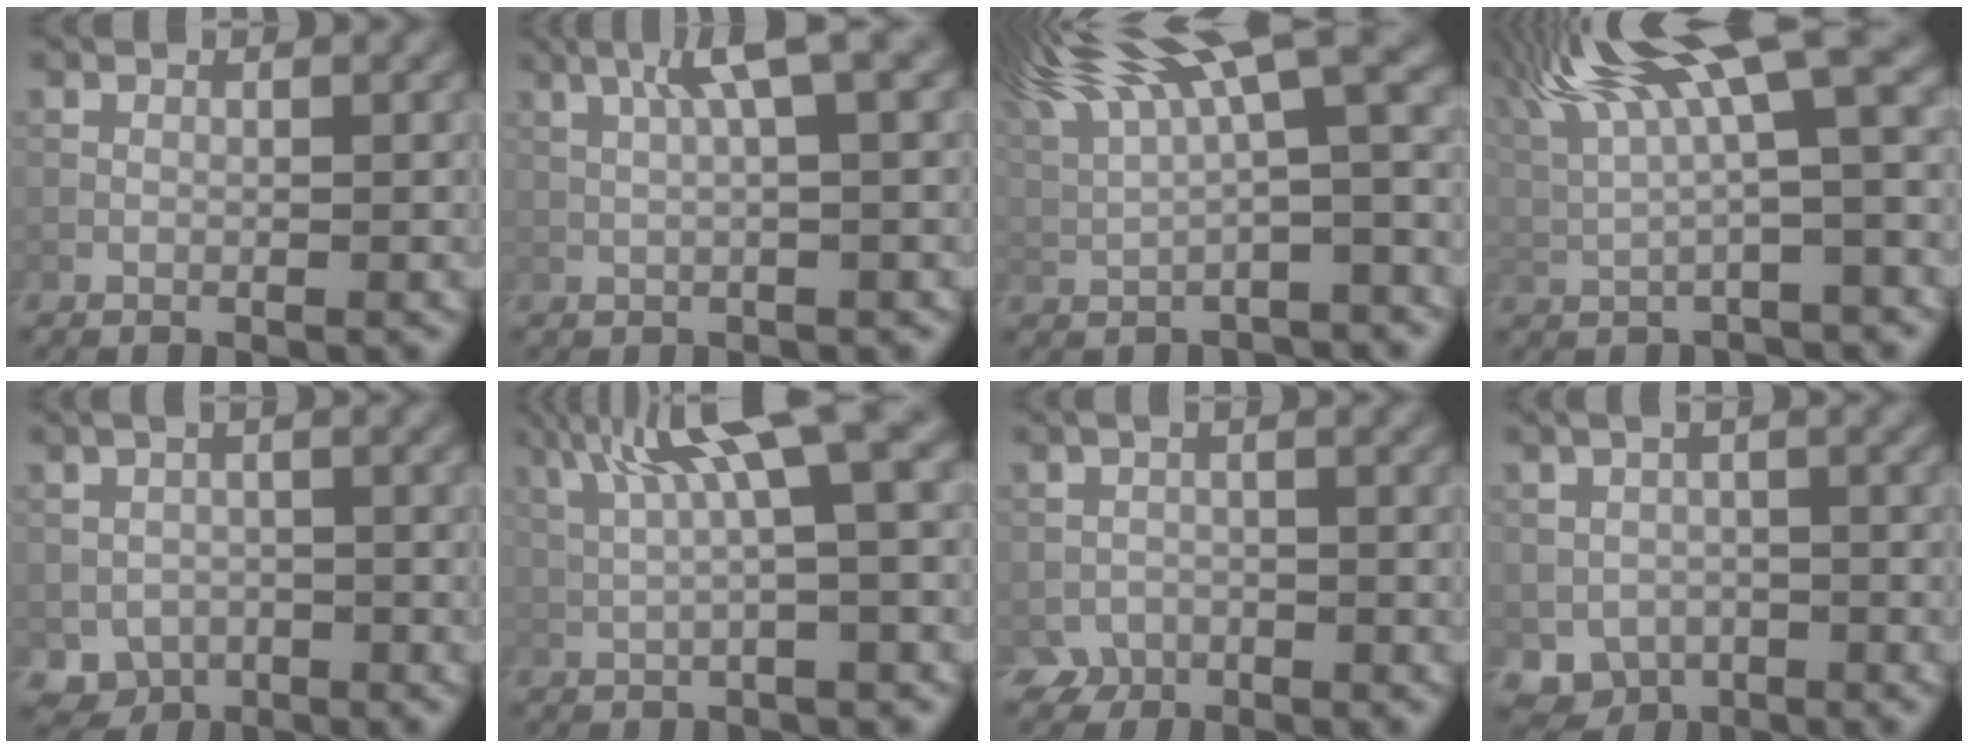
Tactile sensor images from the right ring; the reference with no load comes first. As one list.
[{"total": 4.4, "force": [1.6, 0.3, 4.1], "torque": [-0.073, 0.013, 0.027]}, {"total": 12.3, "force": [5.5, 2.8, 10.6], "torque": [-0.192, 0.029, 0.107]}, {"total": 11.1, "force": [4.9, 2.2, 9.7], "torque": [-0.177, 0.033, 0.094]}, {"total": 3.7, "force": [-1.4, 2.8, 1.9], "torque": [-0.028, -0.007, -0.019]}, {"total": 8.5, "force": [3.1, 1.4, 7.7], "torque": [-0.132, 0.028, 0.058]}, {"total": 1.9, "force": [-1.3, 1.4, 0.4], "torque": [-0.003, 0.000, -0.028]}, {"total": 4.2, "force": [-1.6, 3.2, 2.1], "torque": [-0.033, -0.008, -0.019]}]